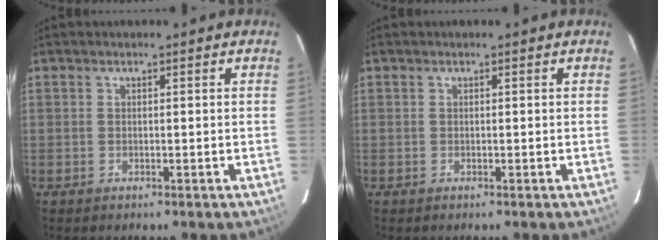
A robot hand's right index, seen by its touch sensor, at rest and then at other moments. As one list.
[{"total": 0.0}]